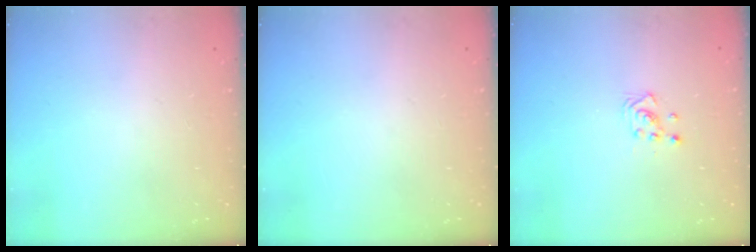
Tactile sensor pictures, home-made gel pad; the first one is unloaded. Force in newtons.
{"total": 0.0}
{"total": 2.9, "press": 2.8, "slide": 0.3}